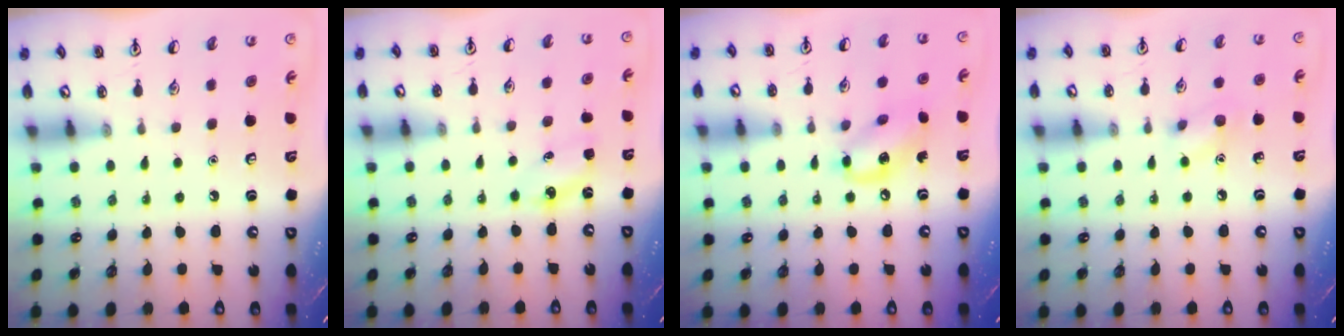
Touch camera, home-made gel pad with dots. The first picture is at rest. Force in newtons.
{"total": 4.6, "press": 4.4, "slide": 1.4}
{"total": 10.1, "press": 9.9, "slide": 1.9}
{"total": 7.3, "press": 7.0, "slide": 2.0}